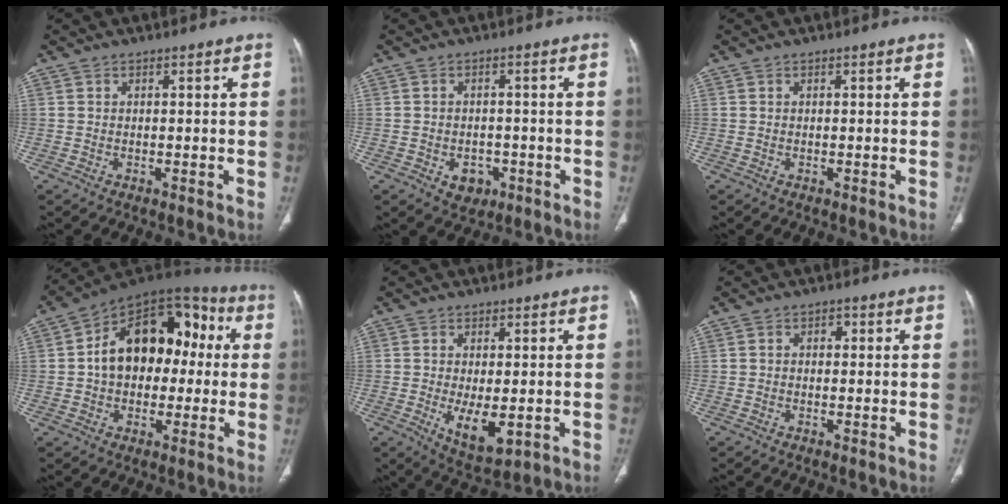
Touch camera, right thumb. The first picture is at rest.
{"total": 4.2, "force": [-1.7, 3.3, 2.0], "torque": [-0.011, 0.009, -0.013]}
{"total": 0.0}
{"total": 19.4, "force": [1.6, 12.9, 14.4], "torque": [-0.180, 0.049, 0.018]}
{"total": 7.5, "force": [-1.5, 3.4, 6.6], "torque": [-0.105, -0.019, -0.013]}
{"total": 1.3, "force": [0.1, 1.0, 0.8], "torque": [-0.003, 0.004, -0.004]}